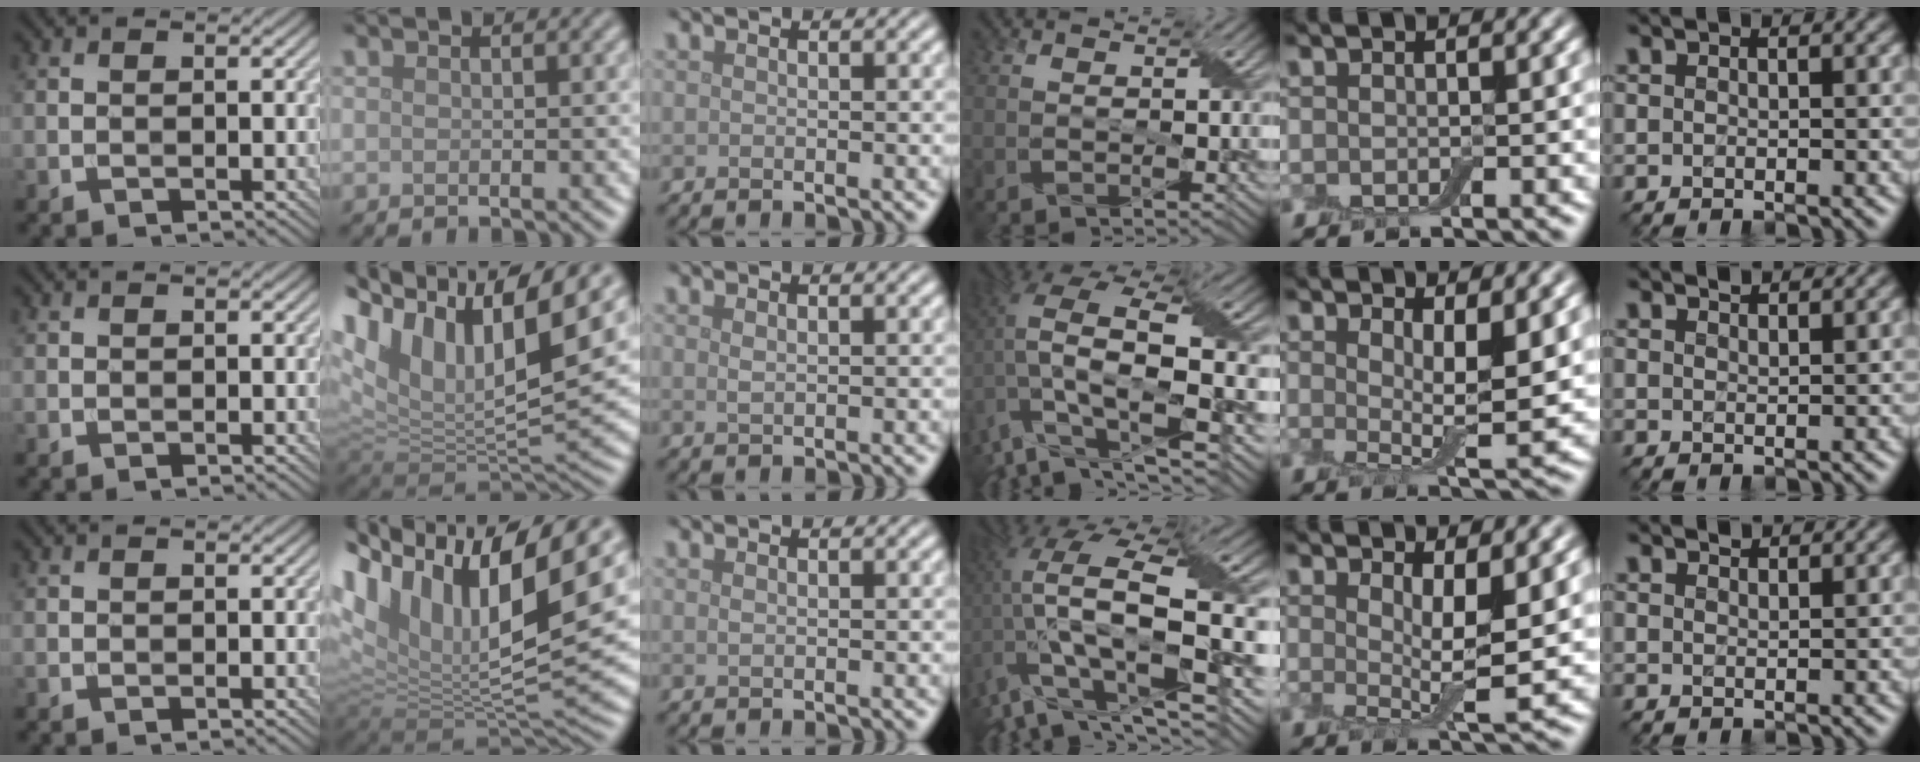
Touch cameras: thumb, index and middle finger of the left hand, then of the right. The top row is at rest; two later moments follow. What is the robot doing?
{"motion": "peel", "object": "bubble wrap"}